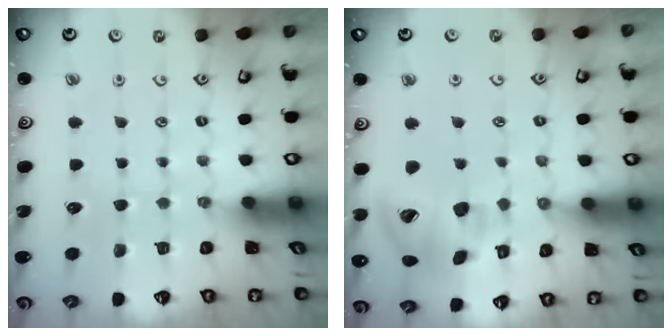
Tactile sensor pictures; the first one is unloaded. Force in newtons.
{"total": 16.2, "press": 16.0, "slide": 2.5}